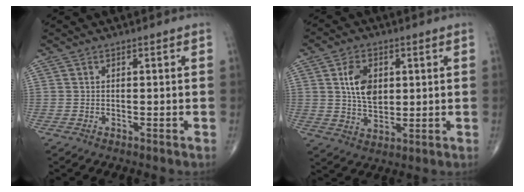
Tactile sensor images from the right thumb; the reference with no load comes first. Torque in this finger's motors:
{"motor_torque": [1.57, 1.49, 1.02, -0.02, 0.08]}